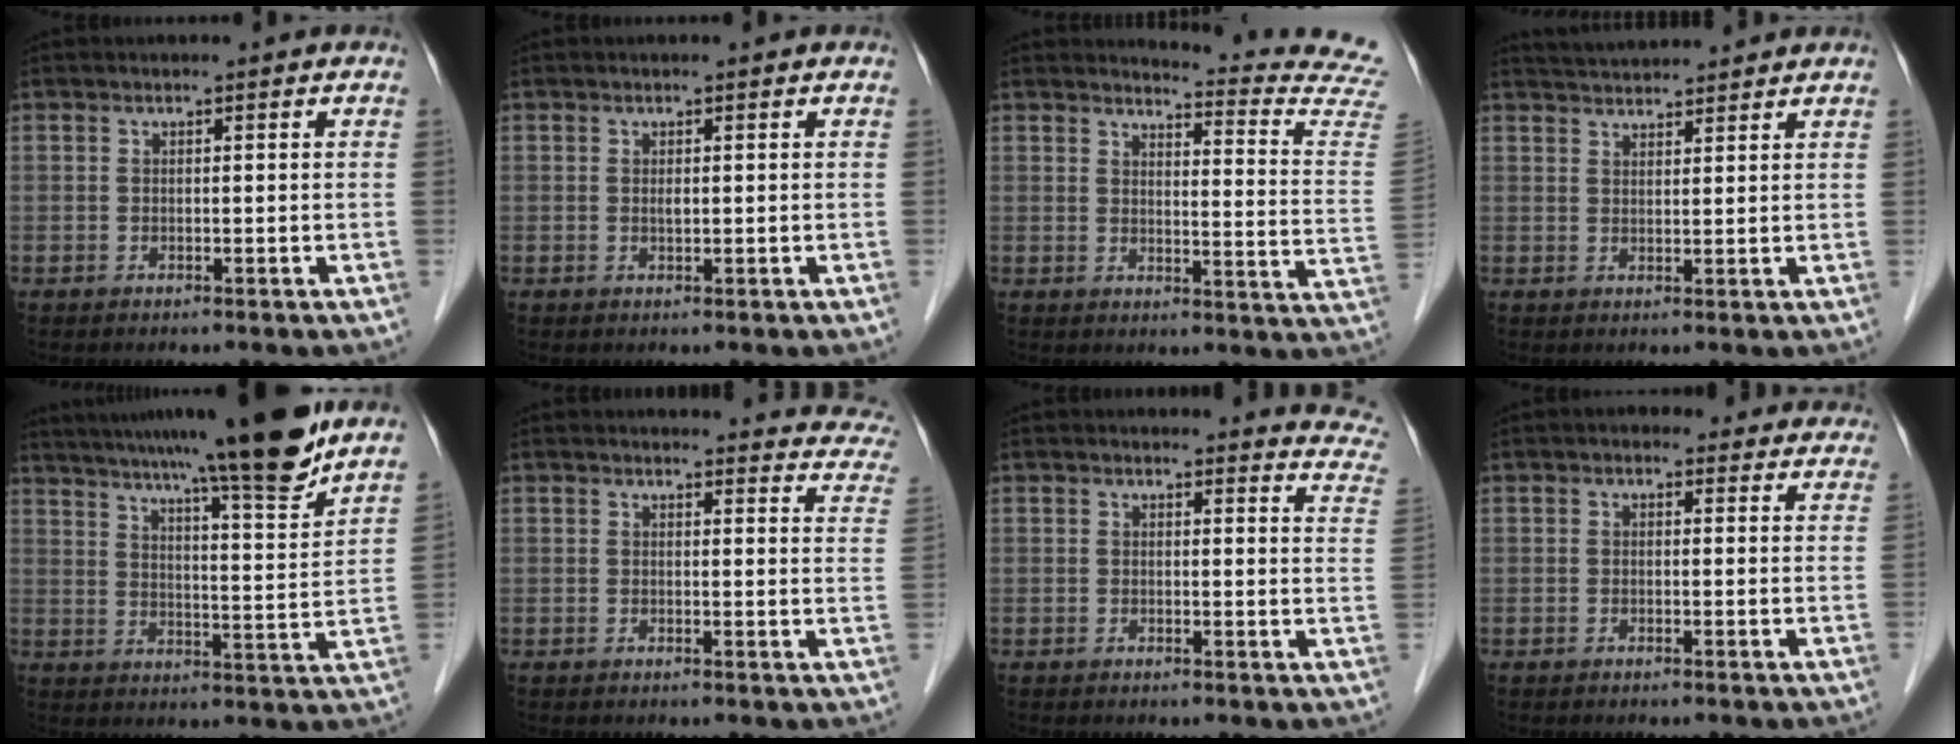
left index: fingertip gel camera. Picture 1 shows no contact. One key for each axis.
{"total": 0.7, "fx": 0.1, "fy": 0.1, "fz": 0.7, "tx": -0.015, "ty": -0.002, "tz": 0.005}
{"total": 15.4, "fx": 15.2, "fy": -1.0, "fz": 2.0, "tx": -0.013, "ty": -0.139, "tz": 0.141}
{"total": 6.4, "fx": 6.2, "fy": 0.3, "fz": 1.6, "tx": -0.033, "ty": 0.034, "tz": 0.095}
{"total": 18.4, "fx": 15.4, "fy": -0.7, "fz": 10.1, "tx": -0.157, "ty": -0.015, "tz": 0.224}
{"total": 16.9, "fx": 16.3, "fy": 2.8, "fz": 3.3, "tx": -0.006, "ty": -0.067, "tz": 0.150}
{"total": 9.4, "fx": 9.2, "fy": 1.0, "fz": 1.2, "tx": 0.019, "ty": -0.073, "tz": 0.060}
{"total": 6.6, "fx": 5.9, "fy": 2.7, "fz": 1.4, "tx": 0.008, "ty": 0.014, "tz": 0.049}